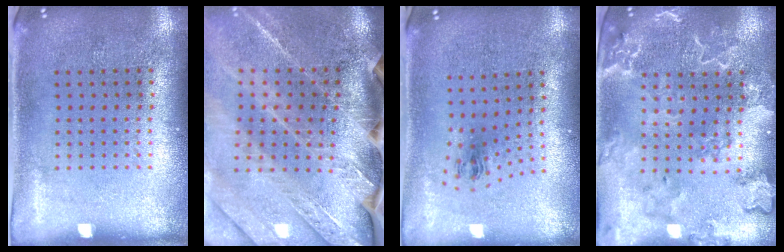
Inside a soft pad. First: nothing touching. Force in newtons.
{"total": 3.9, "press": 3.4, "slide": 2.0}
{"total": 1.1, "press": 0.5, "slide": 1.0}
{"total": 2.7, "press": 2.5, "slide": 1.0}